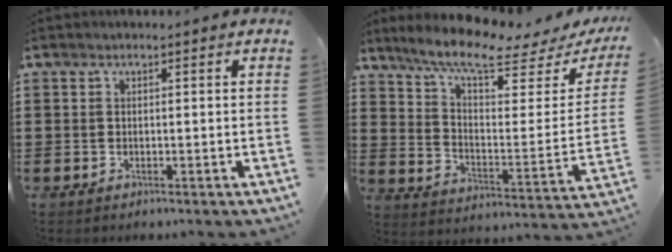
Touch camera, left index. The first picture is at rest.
{"total": 8.9, "force": [7.1, 1.1, 5.2], "torque": [-0.115, -0.043, 0.119]}